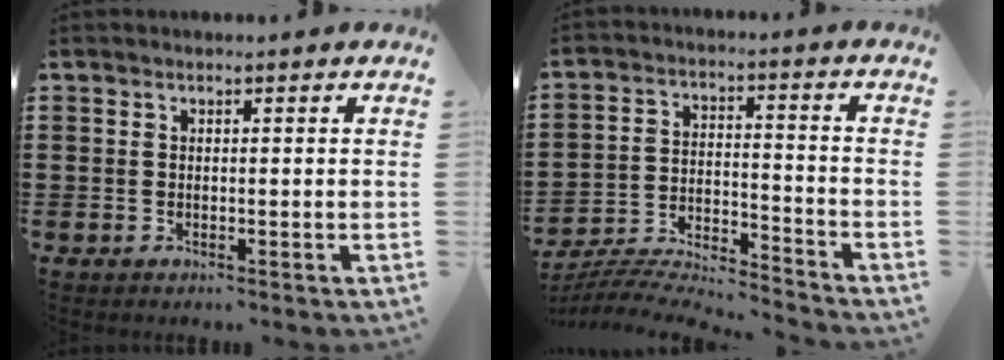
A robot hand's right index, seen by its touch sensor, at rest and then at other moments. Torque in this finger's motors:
{"motor_torque": [0.15, -0.04, -0.42, -0.13]}